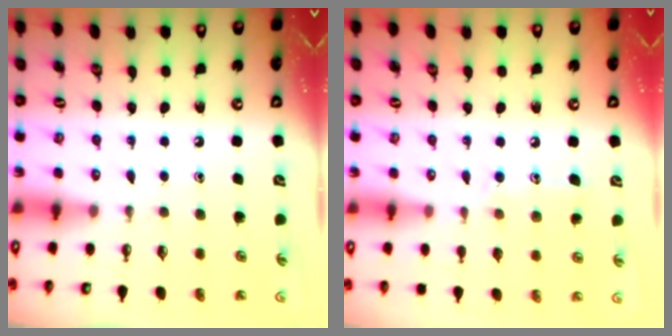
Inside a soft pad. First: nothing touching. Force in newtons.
{"total": 8.6, "press": 8.6, "slide": 0.6}